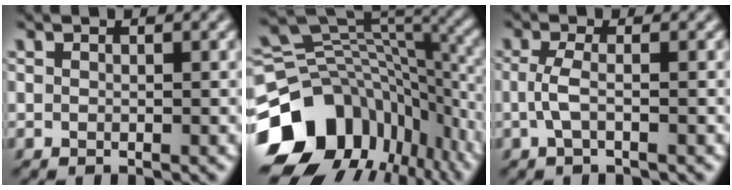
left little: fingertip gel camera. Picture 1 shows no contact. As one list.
[{"total": 15.8, "force": [-7.0, 11.4, 8.5], "torque": [-0.195, -0.019, -0.108]}, {"total": 2.0, "force": [-0.6, 0.5, 1.8], "torque": [-0.047, 0.002, -0.015]}]